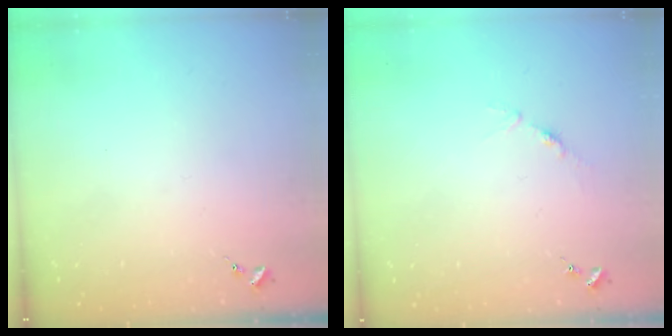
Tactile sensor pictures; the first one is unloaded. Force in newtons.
{"total": 3.8, "press": 3.8, "slide": 0.5}